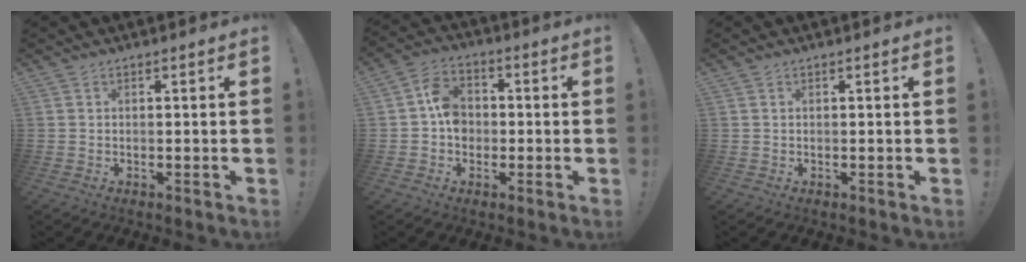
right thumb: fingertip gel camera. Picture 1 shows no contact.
{"total": 8.0, "force": [-0.5, 6.7, 4.4], "torque": [-0.069, 0.019, -0.006]}
{"total": 0.0}